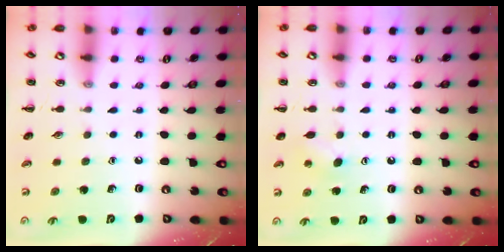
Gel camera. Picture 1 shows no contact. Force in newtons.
{"total": 4.6, "press": 4.5, "slide": 1.2}